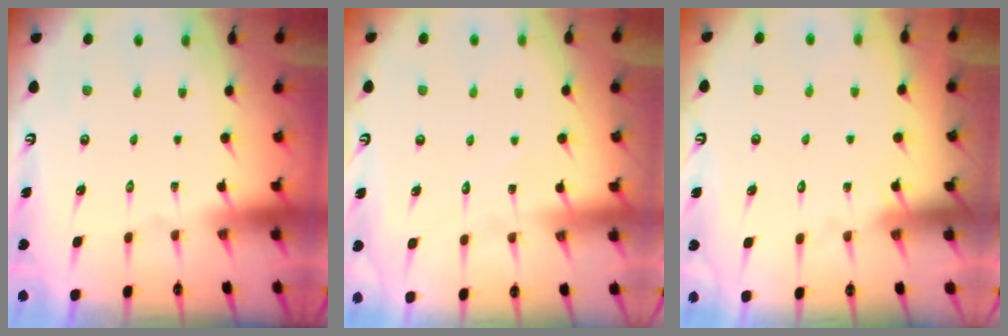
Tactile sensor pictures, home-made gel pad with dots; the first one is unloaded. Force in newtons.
{"total": 6.8, "press": 6.8, "slide": 0.4}
{"total": 5.0, "press": 5.0, "slide": 0.5}